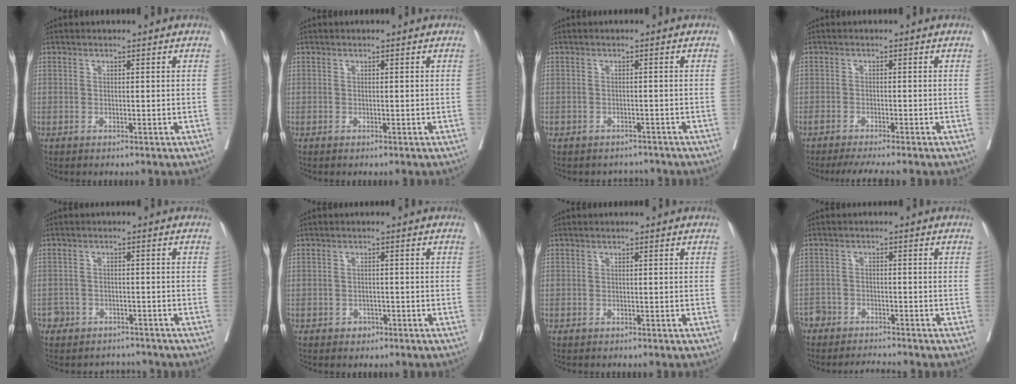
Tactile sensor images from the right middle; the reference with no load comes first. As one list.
[{"total": 0.0}, {"total": 2.9, "force": [-2.5, 1.3, -0.2], "torque": [0.002, 0.006, -0.039]}, {"total": 4.8, "force": [-4.2, -0.2, 2.4], "torque": [-0.029, -0.012, -0.068]}, {"total": 5.3, "force": [-4.5, 2.8, -0.2], "torque": [0.010, 0.017, -0.068]}, {"total": 1.4, "force": [-0.9, 1.0, 0.4], "torque": [-0.006, 0.004, -0.011]}, {"total": 0.5, "force": [-0.5, 0.2, 0.0], "torque": [-0.006, 0.000, -0.011]}, {"total": 5.4, "force": [-5.3, 1.2, 0.5], "torque": [-0.005, -0.001, -0.090]}]